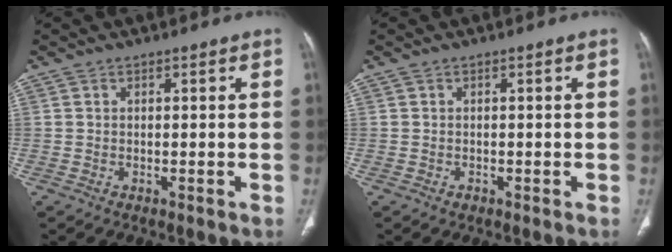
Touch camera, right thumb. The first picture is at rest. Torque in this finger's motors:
{"motor_torque": [0.26, -0.04, 0.28, -0.16, 0.03]}